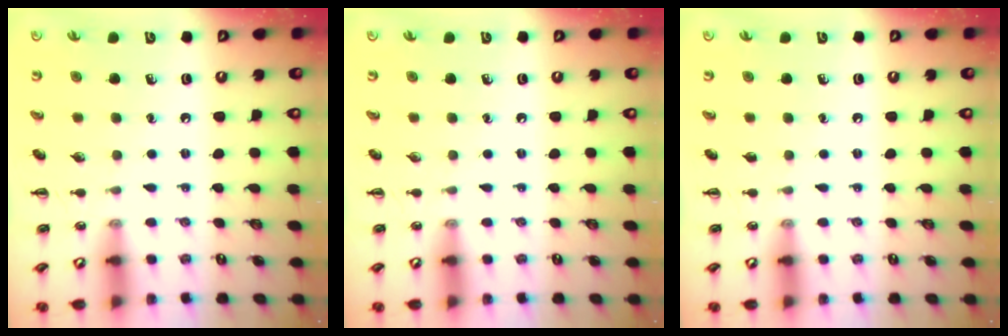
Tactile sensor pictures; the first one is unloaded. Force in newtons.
{"total": 0.0}
{"total": 0.0}